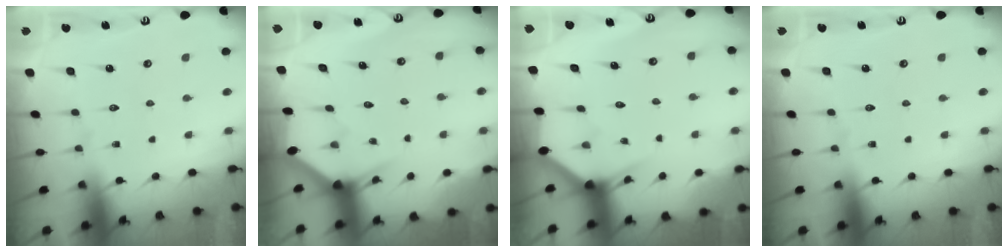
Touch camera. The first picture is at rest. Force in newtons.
{"total": 3.0, "press": 3.0, "slide": 0.0}
{"total": 2.7, "press": 2.7, "slide": 0.1}
{"total": 0.0}